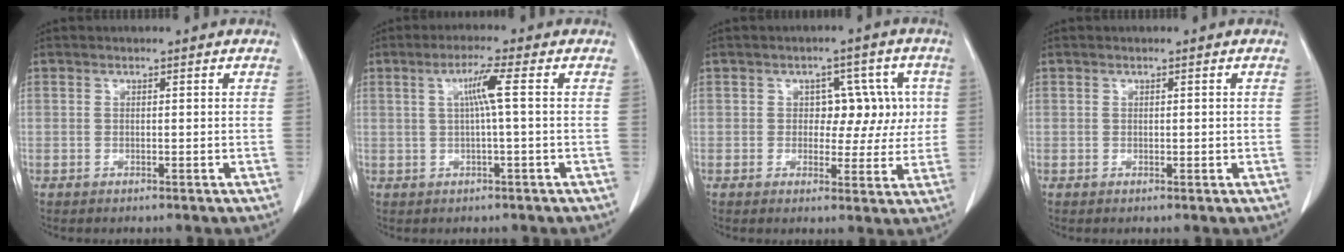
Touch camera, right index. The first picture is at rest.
{"total": 4.2, "force": [0.7, -0.7, 4.1], "torque": [-0.079, 0.006, 0.013]}
{"total": 6.6, "force": [0.8, 4.4, 4.9], "torque": [-0.047, 0.022, 0.014]}
{"total": 0.5, "force": [0.1, 0.4, 0.4], "torque": [-0.003, -0.001, 0.004]}